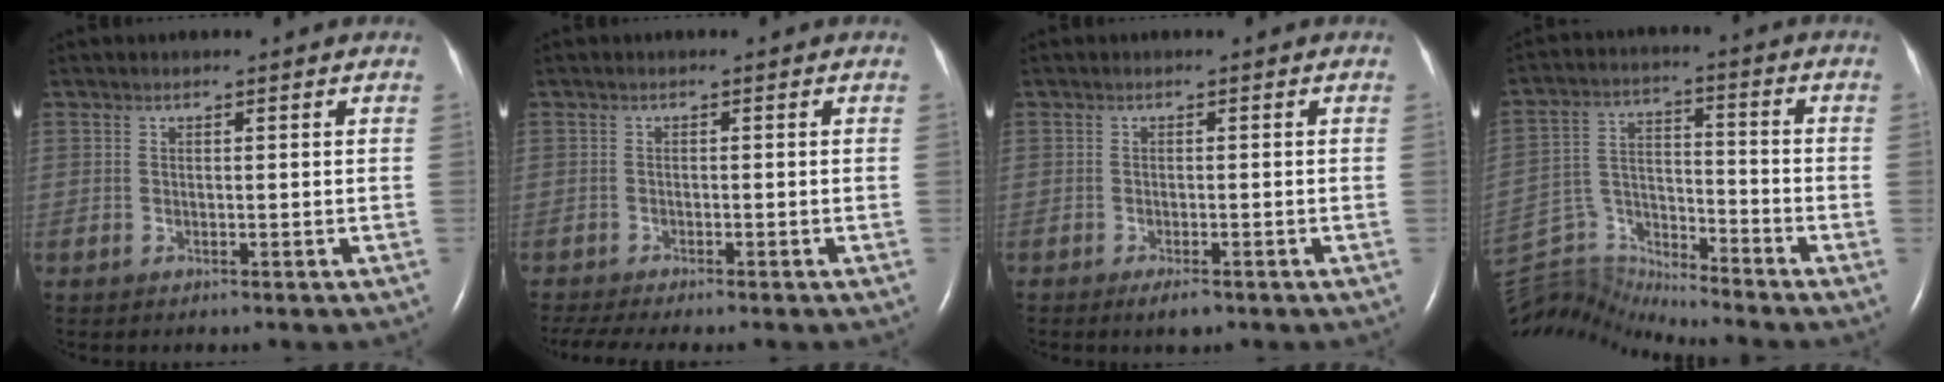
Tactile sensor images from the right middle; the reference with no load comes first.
{"total": 4.6, "force": [-4.0, -0.1, 2.3], "torque": [-0.043, -0.009, -0.064]}
{"total": 1.8, "force": [-1.2, 0.4, 1.3], "torque": [-0.028, -0.003, -0.016]}
{"total": 11.2, "force": [-11.2, -0.1, 0.0], "torque": [-0.010, 0.051, -0.214]}